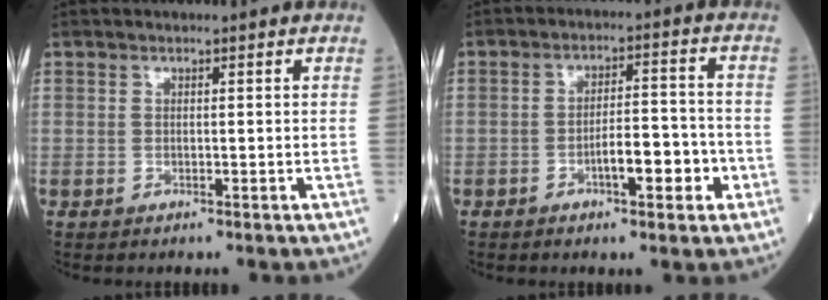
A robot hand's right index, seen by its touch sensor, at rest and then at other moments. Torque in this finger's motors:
{"motor_torque": [0.25, -0.06, 0.47, 0.11]}